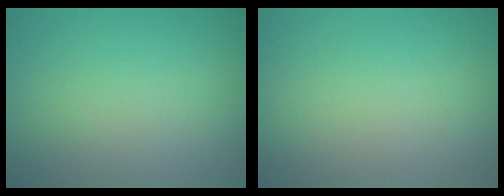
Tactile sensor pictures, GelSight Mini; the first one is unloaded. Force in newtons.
{"total": 0.0}